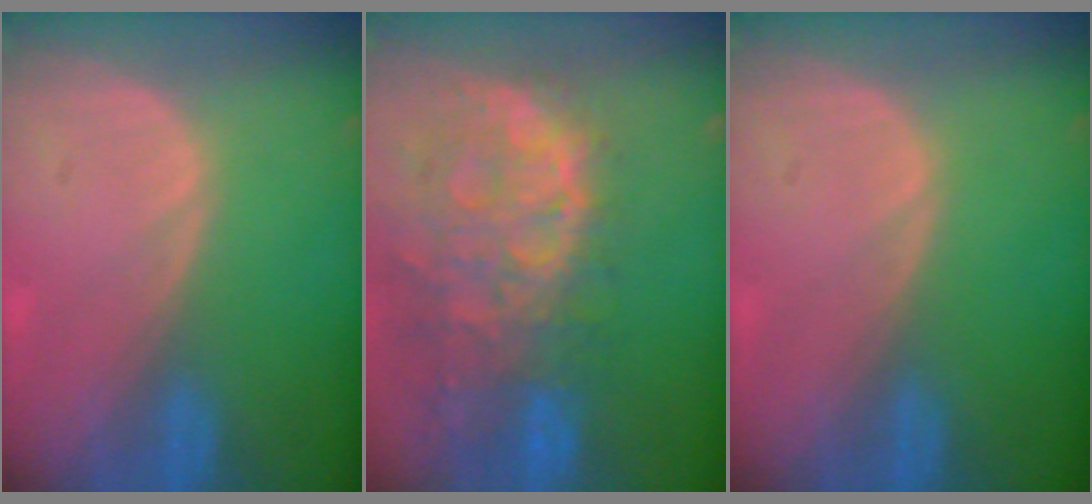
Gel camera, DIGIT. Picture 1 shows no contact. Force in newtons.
{"total": 13.6, "press": 11.1, "slide": 7.8}
{"total": 0.0}